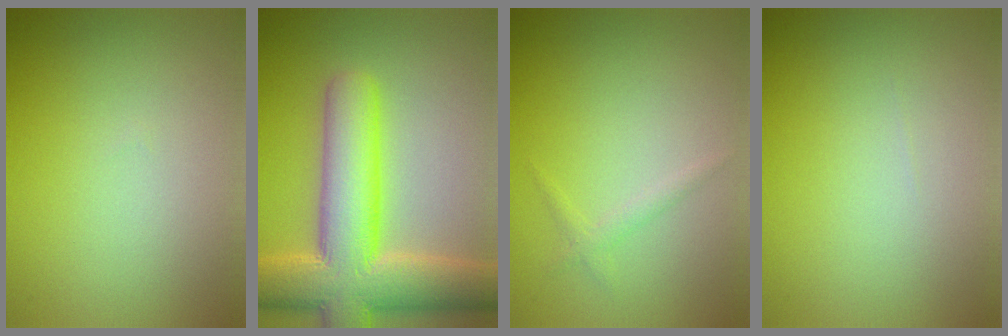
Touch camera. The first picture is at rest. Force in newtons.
{"total": 10.8, "press": 10.8, "slide": 0.5}
{"total": 0.9, "press": 0.9, "slide": 0.1}
{"total": 0.0}